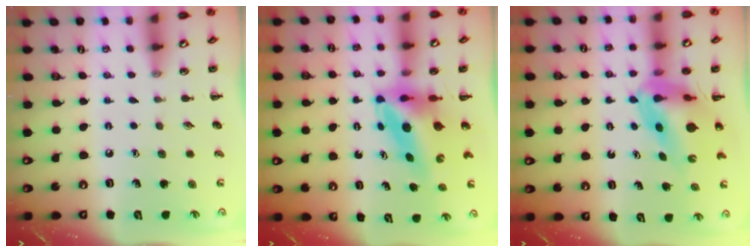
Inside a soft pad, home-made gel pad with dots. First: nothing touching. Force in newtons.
{"total": 6.9, "press": 6.6, "slide": 2.1}
{"total": 9.5, "press": 9.0, "slide": 3.0}